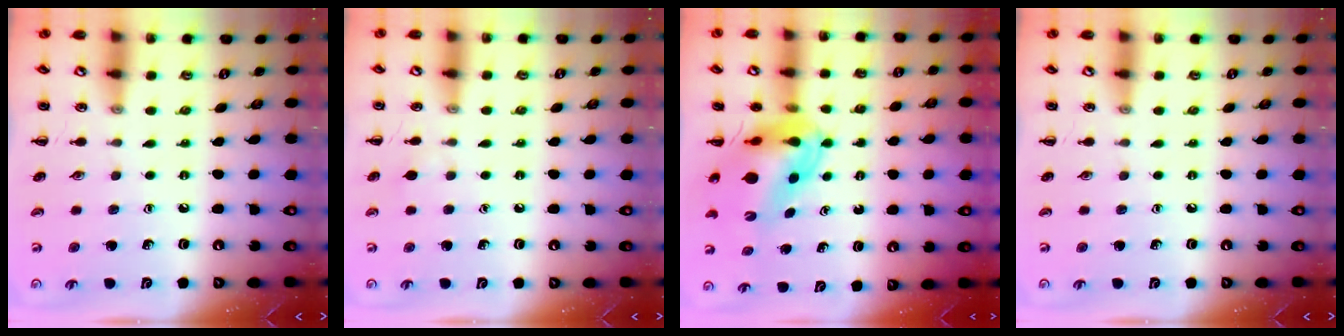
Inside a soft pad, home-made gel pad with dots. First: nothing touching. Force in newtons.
{"total": 2.9, "press": 2.7, "slide": 0.9}
{"total": 10.2, "press": 9.8, "slide": 2.8}
{"total": 0.0}